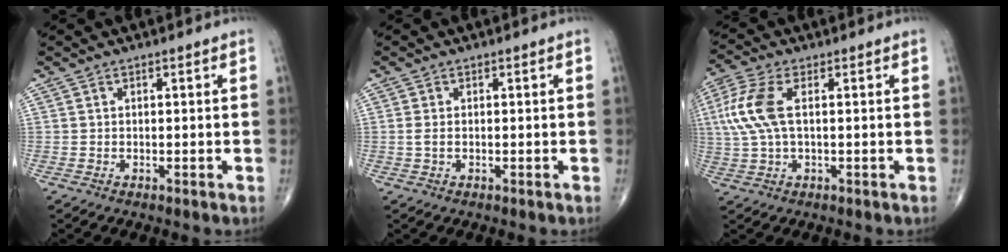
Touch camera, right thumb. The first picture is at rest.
{"total": 1.6, "force": [-0.2, 0.9, 1.3], "torque": [-0.033, 0.001, -0.004]}
{"total": 9.3, "force": [1.5, 4.3, 8.1], "torque": [-0.212, 0.017, 0.029]}